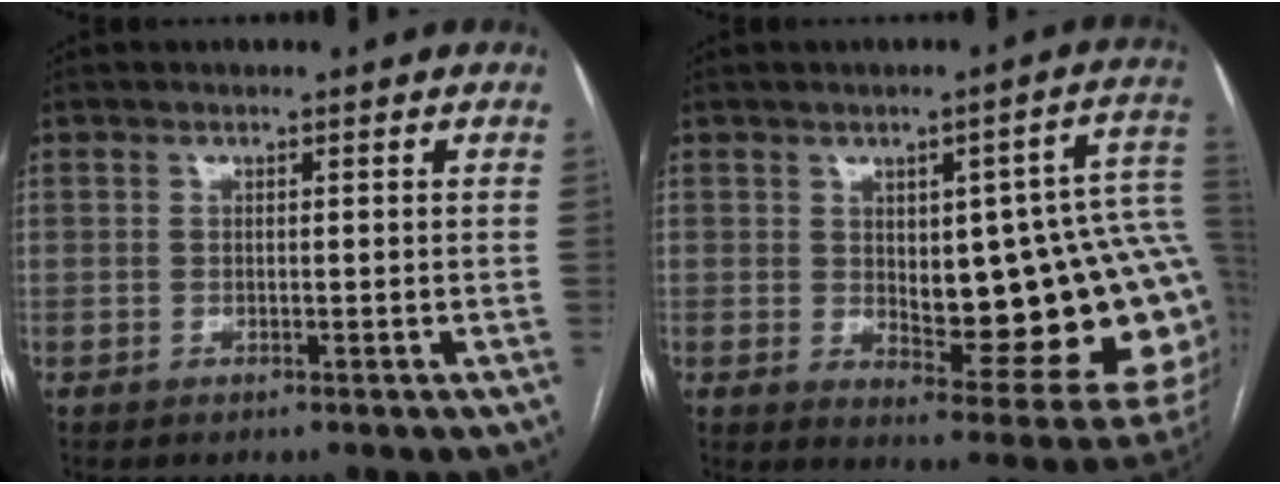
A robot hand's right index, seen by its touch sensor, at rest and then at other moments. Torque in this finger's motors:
{"motor_torque": [1.71, -0.43, 0.54, 0.07]}